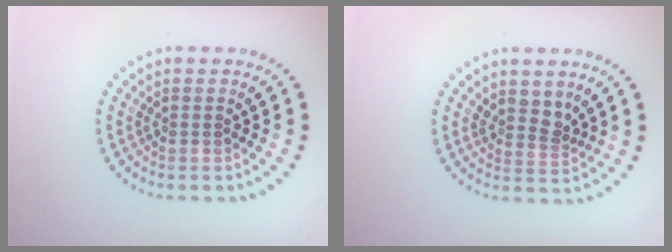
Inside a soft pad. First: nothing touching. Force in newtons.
{"total": 2.0, "press": 1.4, "slide": 1.4}